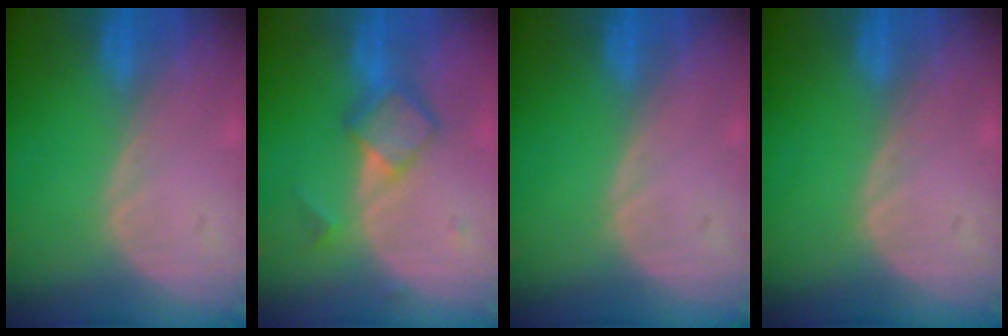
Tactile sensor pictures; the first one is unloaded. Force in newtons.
{"total": 6.0, "press": 5.2, "slide": 3.1}
{"total": 0.0}
{"total": 0.0}